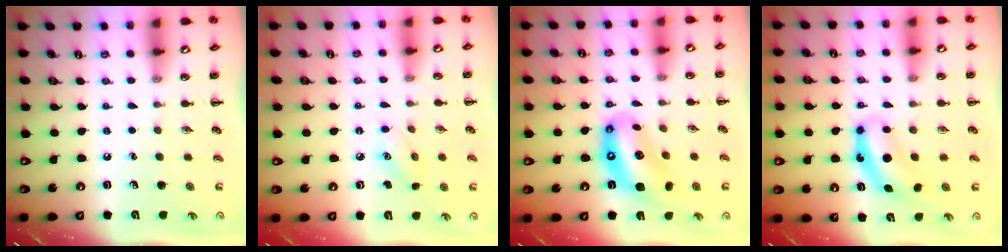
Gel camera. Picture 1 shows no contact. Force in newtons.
{"total": 6.0, "press": 5.8, "slide": 1.6}
{"total": 12.4, "press": 12.0, "slide": 3.3}
{"total": 6.8, "press": 6.8, "slide": 0.2}